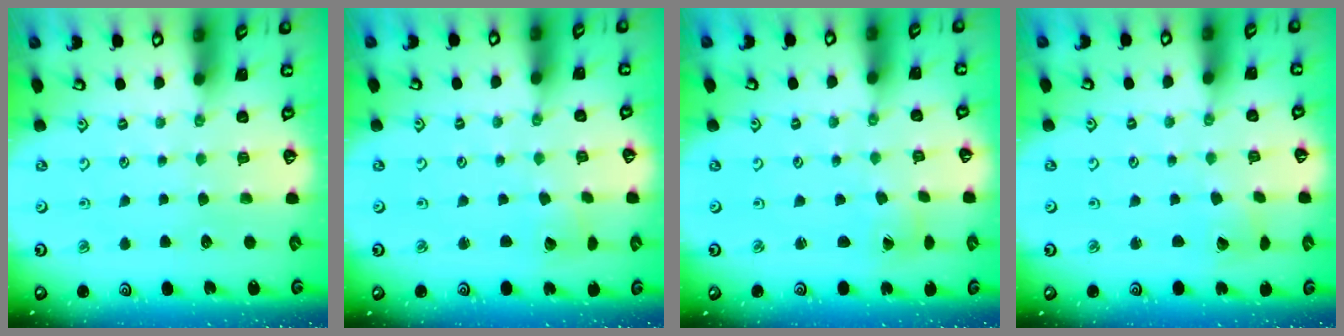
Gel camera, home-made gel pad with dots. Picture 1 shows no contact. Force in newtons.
{"total": 2.1, "press": 2.1, "slide": 0.2}
{"total": 0.7, "press": 0.7, "slide": 0.1}
{"total": 2.9, "press": 2.9, "slide": 0.2}